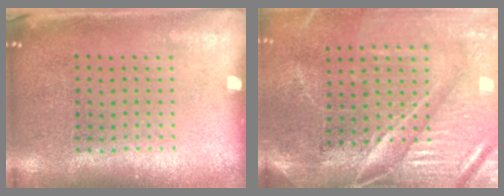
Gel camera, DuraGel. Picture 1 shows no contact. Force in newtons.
{"total": 4.5, "press": 3.8, "slide": 2.3}